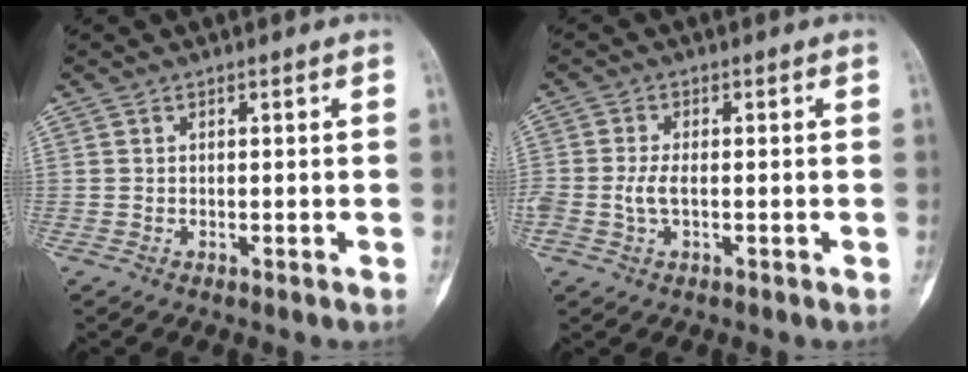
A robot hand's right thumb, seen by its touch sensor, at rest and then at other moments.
{"total": 3.1, "force": [-0.5, 1.5, 2.7], "torque": [-0.069, 0.005, -0.009]}